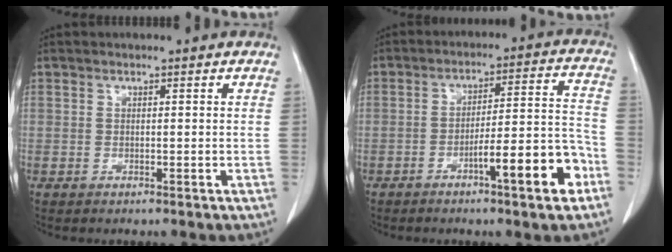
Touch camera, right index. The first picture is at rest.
{"total": 11.2, "force": [-5.6, 0.8, 9.6], "torque": [-0.136, 0.017, -0.082]}